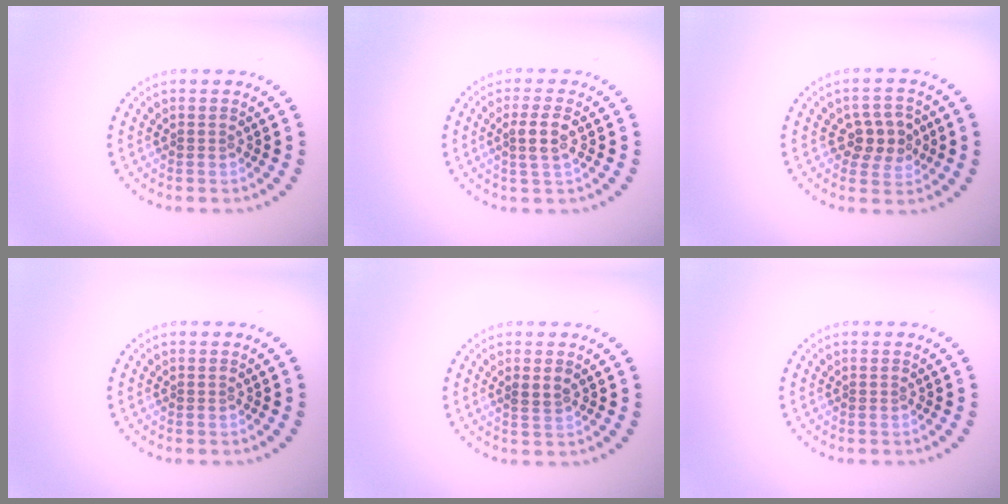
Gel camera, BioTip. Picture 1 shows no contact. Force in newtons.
{"total": 2.3, "press": 2.0, "slide": 1.1}
{"total": 3.0, "press": 2.9, "slide": 0.8}
{"total": 0.0}
{"total": 1.1, "press": 1.1, "slide": 0.3}
{"total": 0.0}